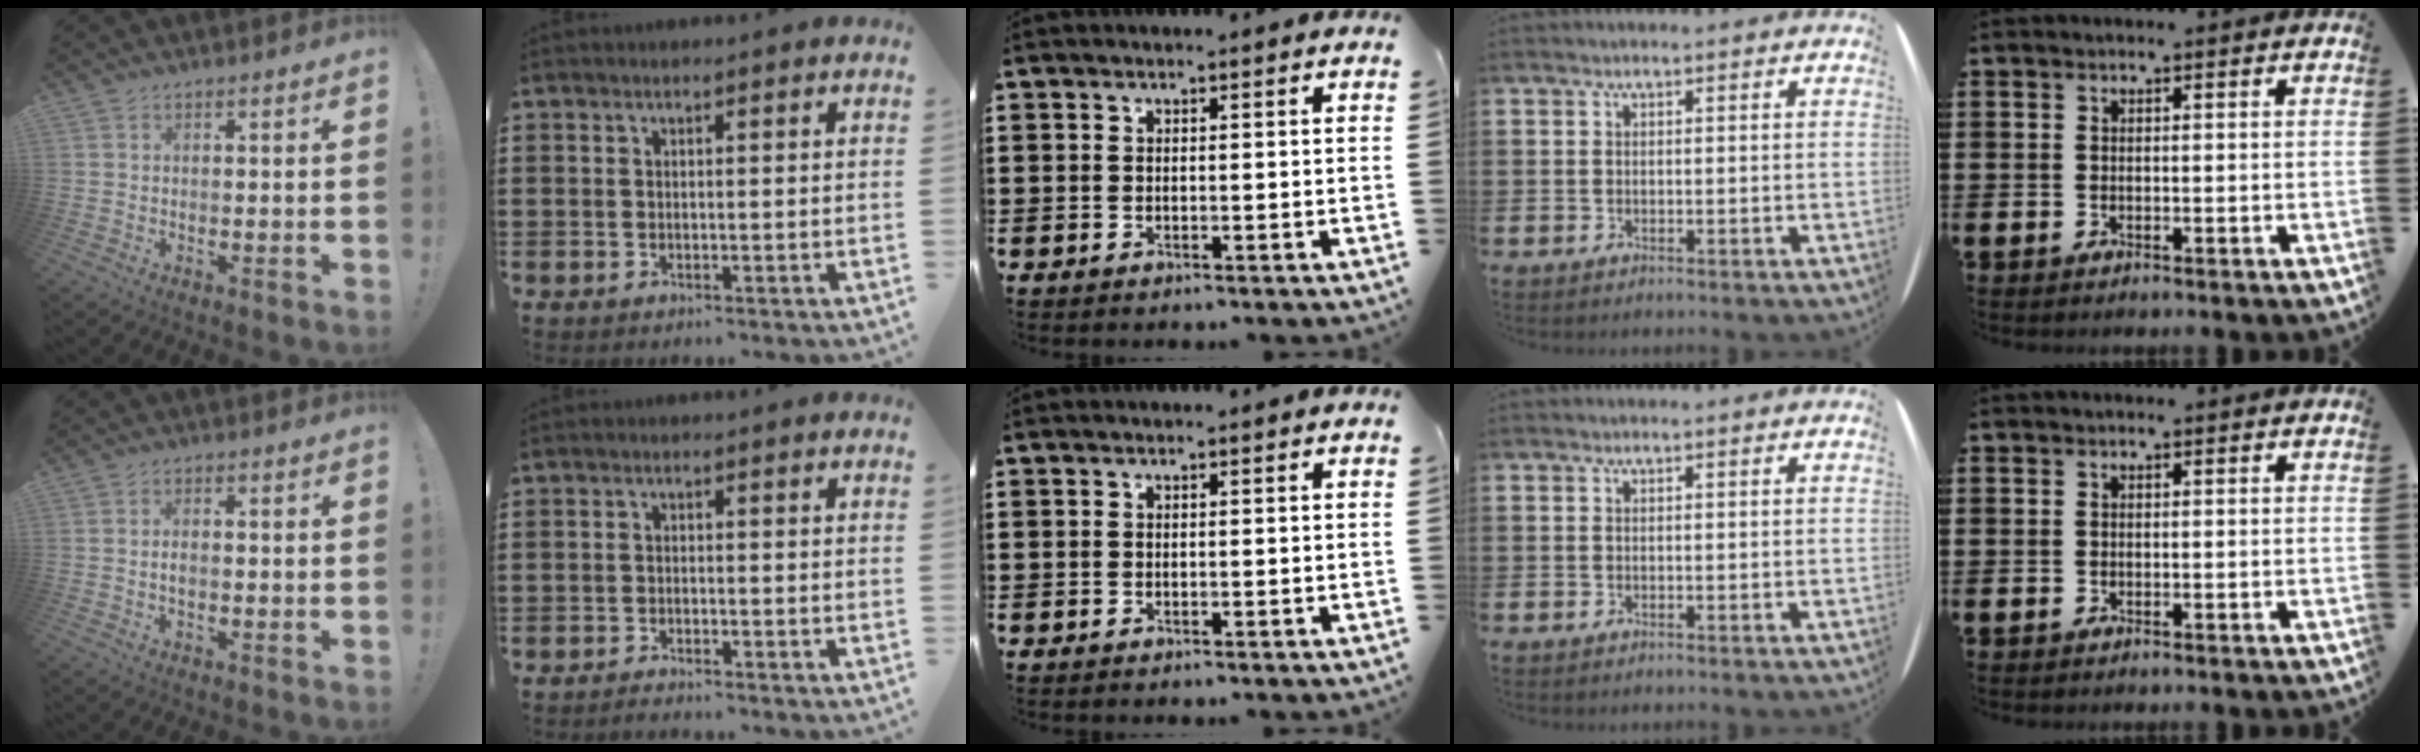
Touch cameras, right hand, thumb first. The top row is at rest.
{"thumb": {"total": 1.7, "force": [-0.5, 0.9, 1.4], "torque": [-0.024, 0.003, -0.010]}, "index": {"total": 1.2, "force": [-1.2, 0.0, 0.0], "torque": [-0.004, 0.002, -0.026]}}